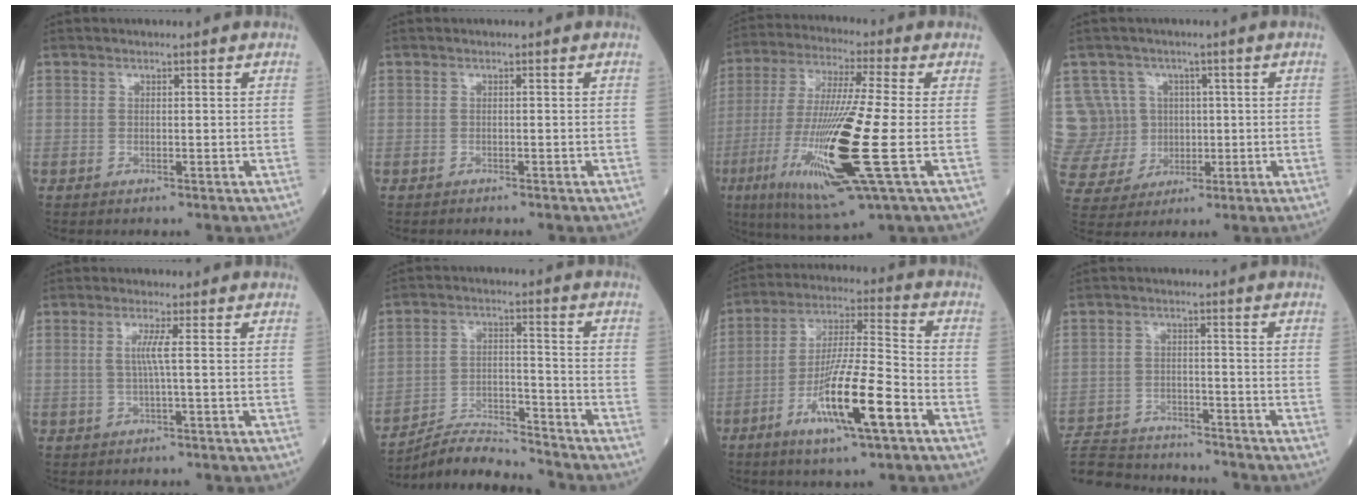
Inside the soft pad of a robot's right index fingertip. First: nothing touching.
{"total": 0.8, "force": [-0.8, 0.2, 0.3], "torque": [-0.006, -0.001, -0.012]}
{"total": 19.9, "force": [-5.4, 0.6, 19.1], "torque": [-0.404, -0.040, -0.102]}
{"total": 12.2, "force": [2.1, 11.9, 1.9], "torque": [-0.076, 0.054, 0.061]}
{"total": 2.8, "force": [0.3, -0.5, 2.8], "torque": [-0.061, 0.000, 0.004]}
{"total": 8.8, "force": [-8.8, 0.1, 0.9], "torque": [-0.018, 0.015, -0.160]}
{"total": 14.1, "force": [-6.2, 1.1, 12.6], "torque": [-0.237, -0.012, -0.111]}
{"total": 13.7, "force": [-12.9, 3.1, 3.5], "torque": [-0.069, 0.009, -0.196]}